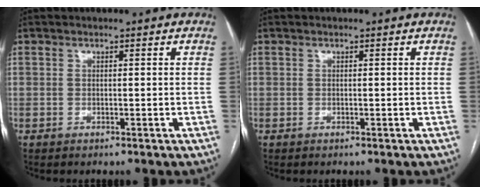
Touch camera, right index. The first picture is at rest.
{"total": 0.0}